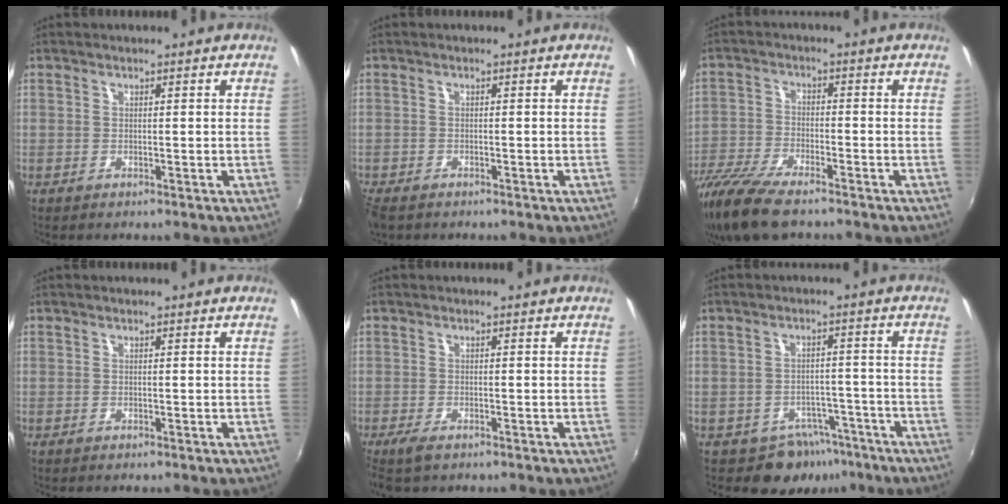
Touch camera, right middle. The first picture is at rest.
{"total": 3.6, "force": [-2.8, 1.5, 1.7], "torque": [-0.044, -0.018, -0.055]}
{"total": 13.0, "force": [-10.2, 3.4, 7.4], "torque": [-0.178, -0.035, -0.198]}
{"total": 0.0}
{"total": 2.8, "force": [-2.0, 0.9, 1.8], "torque": [-0.042, -0.009, -0.037]}
{"total": 6.6, "force": [-4.6, 4.6, 1.4], "torque": [-0.026, 0.024, -0.049]}